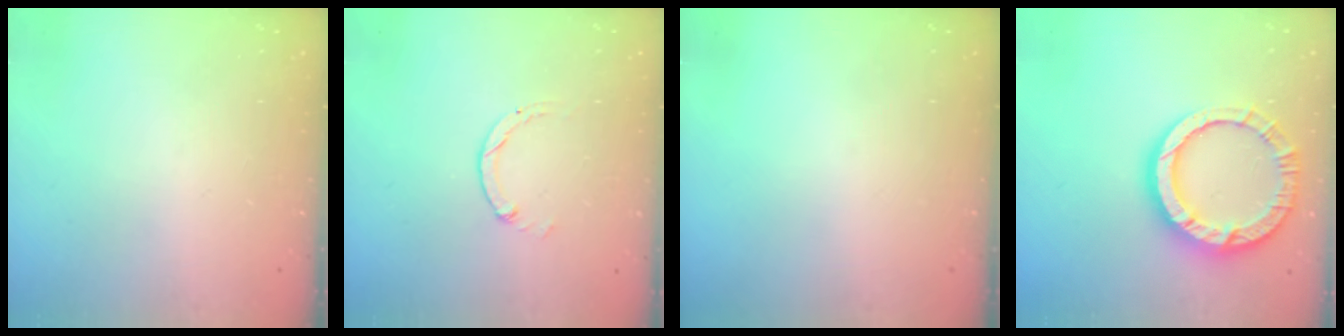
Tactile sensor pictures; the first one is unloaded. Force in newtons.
{"total": 0.7, "press": 0.7, "slide": 0.2}
{"total": 0.0}
{"total": 15.1, "press": 15.0, "slide": 1.5}